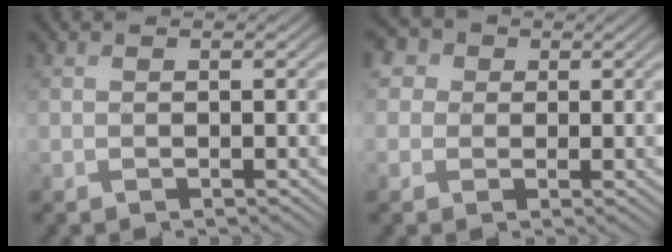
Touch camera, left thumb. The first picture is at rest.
{"total": 6.0, "force": [2.2, 5.0, 2.4], "torque": [-0.091, 0.011, 0.021]}